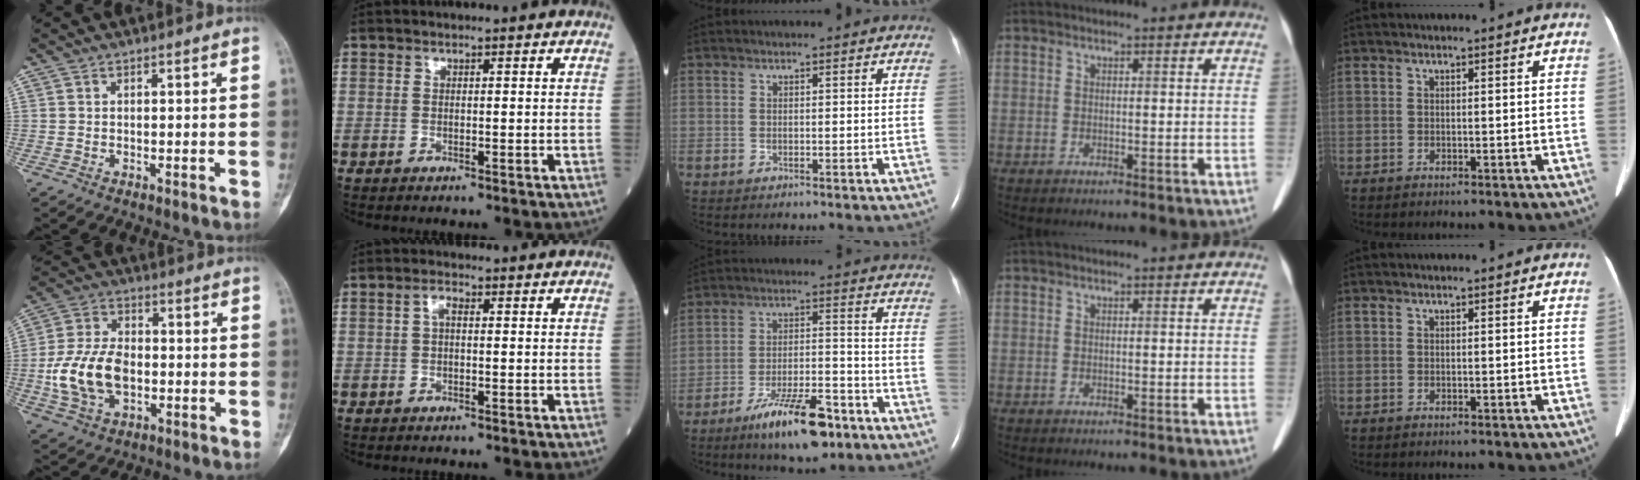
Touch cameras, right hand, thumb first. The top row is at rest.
{"thumb": {"total": 13.9, "force": [-2.1, 9.0, 10.4], "torque": [-0.196, 0.017, -0.036]}, "index": {"total": 1.8, "force": [0.3, 0.7, 1.7], "torque": [-0.033, 0.007, 0.005]}, "middle": {"total": 12.0, "force": [-8.0, 3.0, 8.5], "torque": [-0.146, -0.006, -0.132]}}